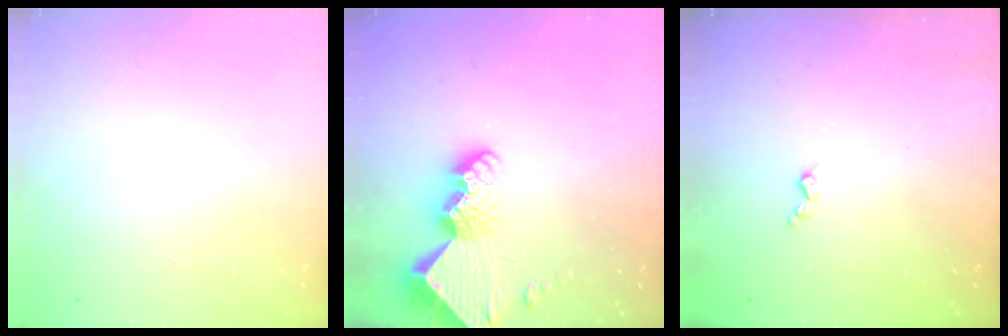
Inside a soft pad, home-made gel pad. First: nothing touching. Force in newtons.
{"total": 13.0, "press": 13.0, "slide": 1.3}
{"total": 3.0, "press": 2.9, "slide": 0.6}